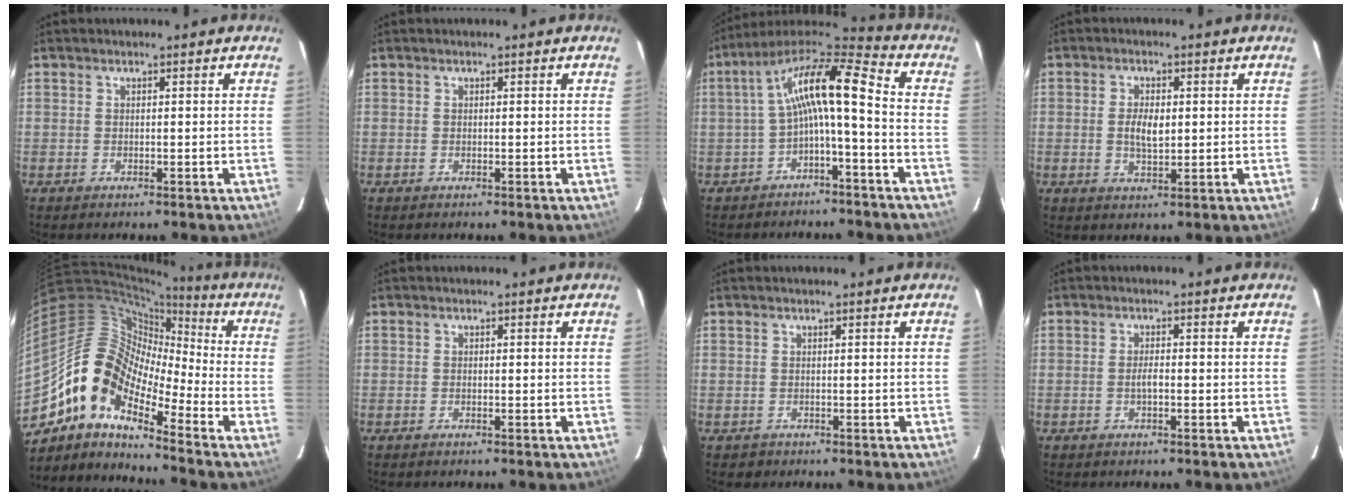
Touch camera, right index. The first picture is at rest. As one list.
[{"total": 0.0}, {"total": 12.5, "force": [-1.4, 2.5, 12.1], "torque": [-0.239, 0.026, -0.030]}, {"total": 4.3, "force": [0.2, 2.1, 3.7], "torque": [-0.068, 0.000, 0.004]}, {"total": 14.2, "force": [-8.6, 6.2, 9.4], "torque": [-0.153, 0.011, -0.181]}, {"total": 0.0}, {"total": 1.1, "force": [-0.4, 1.0, 0.0], "torque": [0.001, 0.001, 0.000]}, {"total": 1.4, "force": [-0.6, 0.3, 1.3], "torque": [-0.025, 0.003, -0.012]}]